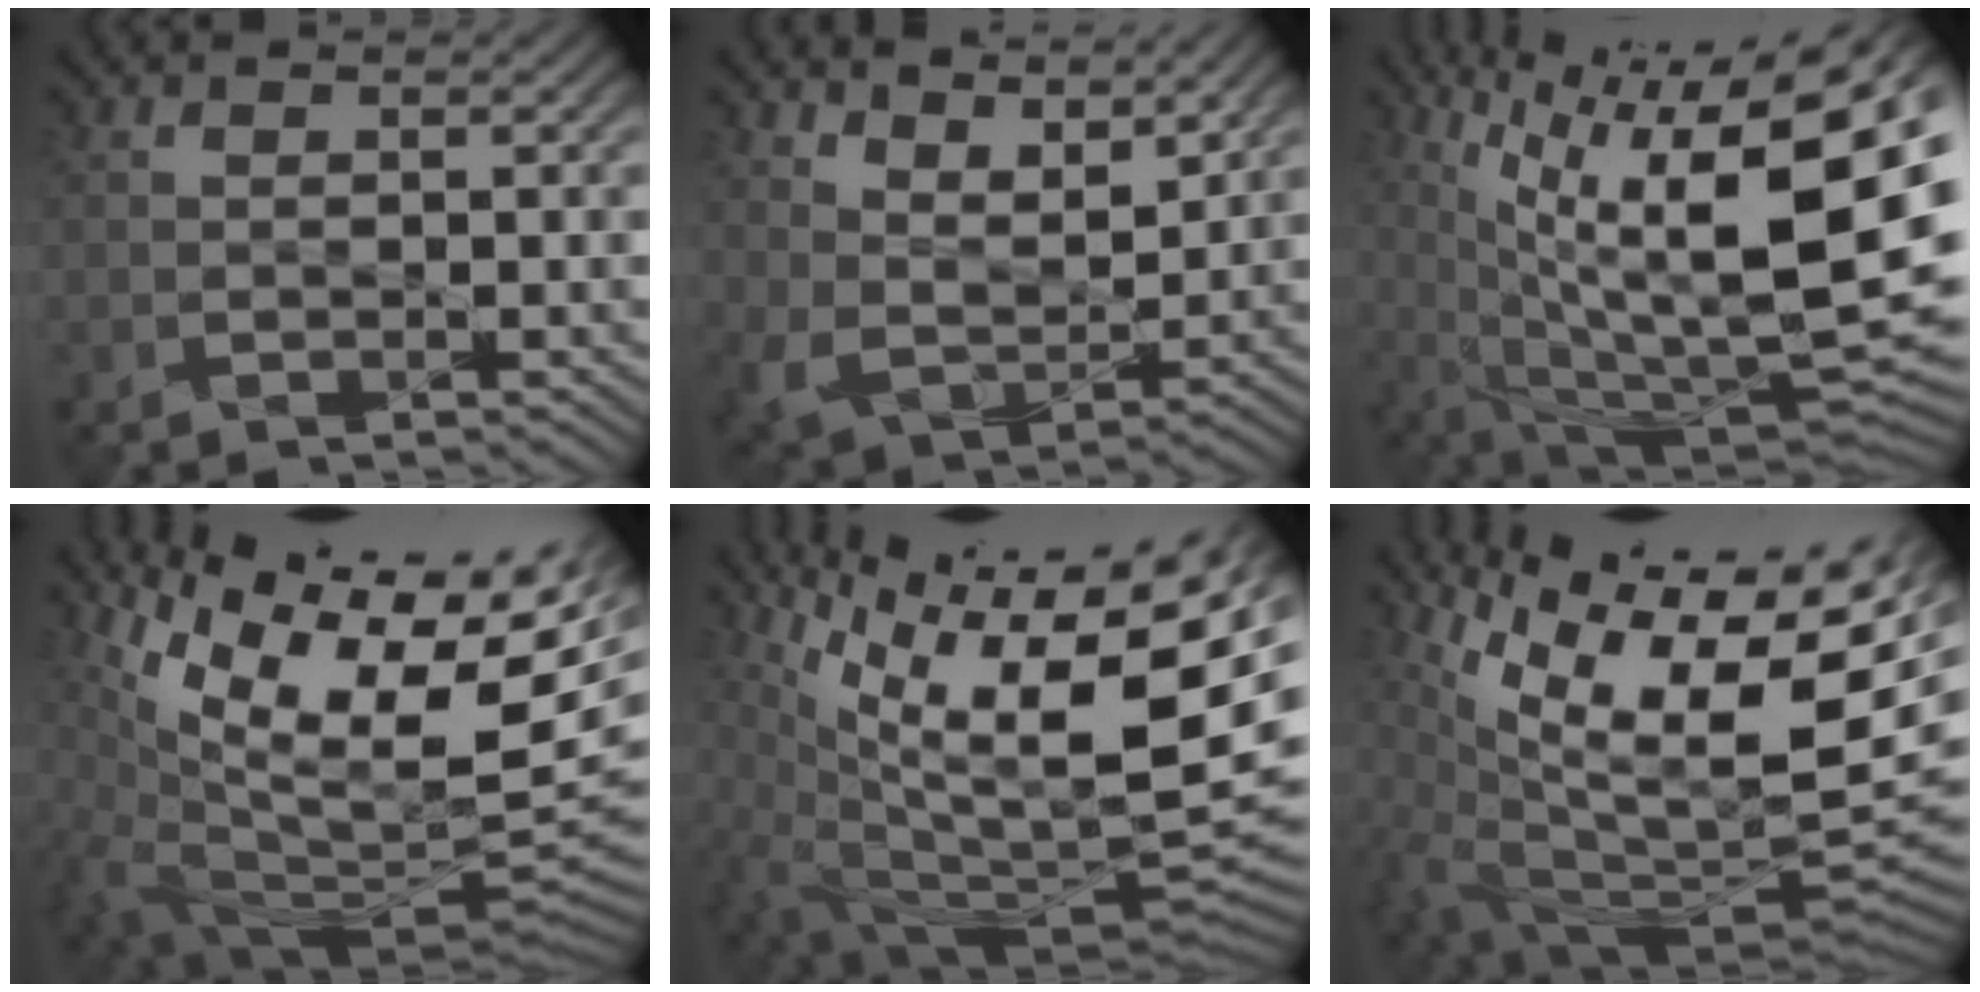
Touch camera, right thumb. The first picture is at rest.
{"total": 7.9, "force": [6.0, 3.9, 3.4], "torque": [-0.091, -0.006, 0.114]}
{"total": 21.4, "force": [5.9, 6.9, 19.4], "torque": [-0.284, 0.029, 0.110]}
{"total": 15.4, "force": [3.2, 6.0, 13.8], "torque": [-0.213, -0.013, 0.098]}
{"total": 15.7, "force": [6.2, 4.3, 13.8], "torque": [-0.232, 0.019, 0.135]}
{"total": 16.8, "force": [4.5, 5.9, 15.0], "torque": [-0.219, 0.015, 0.119]}